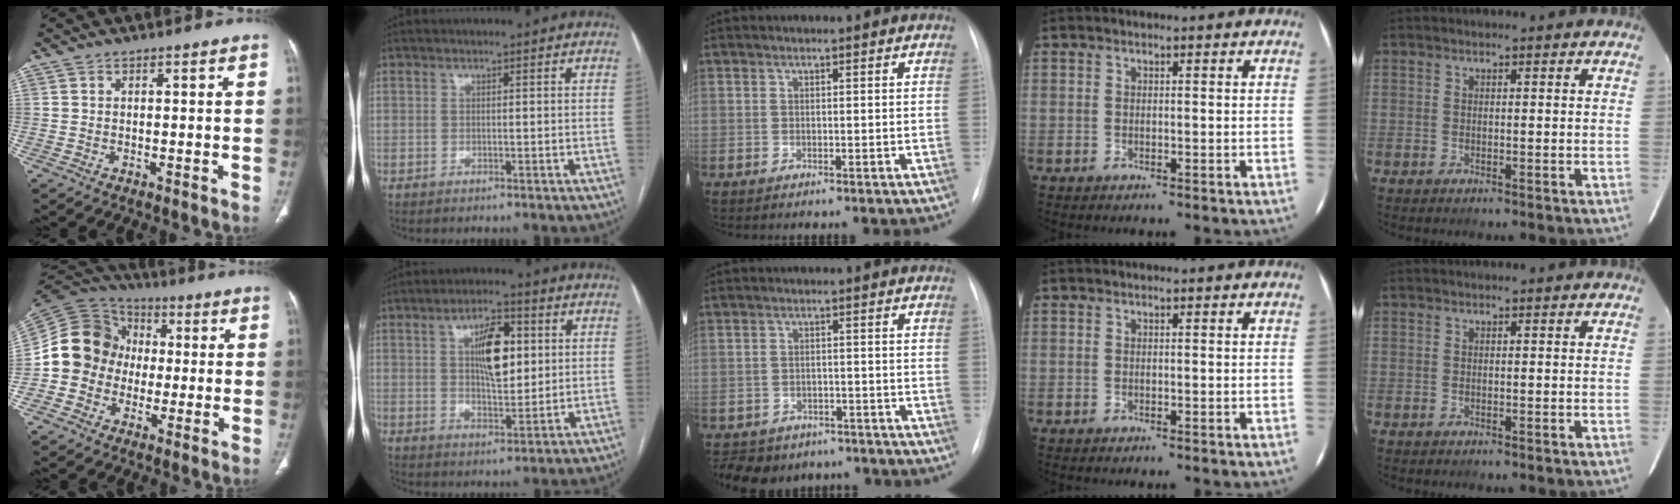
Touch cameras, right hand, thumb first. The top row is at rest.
{"thumb": {"total": 13.4, "force": [-1.3, 12.2, 5.3], "torque": [-0.082, 0.034, -0.033]}, "index": {"total": 8.9, "force": [2.1, 3.3, 8.0], "torque": [-0.136, 0.011, 0.038]}, "middle": {"total": 9.6, "force": [-7.6, 5.7, 1.6], "torque": [-0.029, 0.011, -0.089]}}